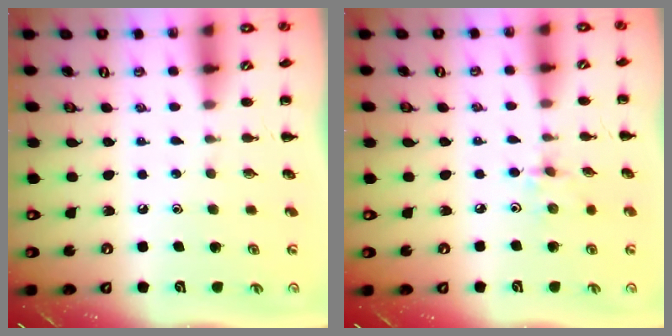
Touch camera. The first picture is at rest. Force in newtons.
{"total": 2.4, "press": 2.3, "slide": 0.8}